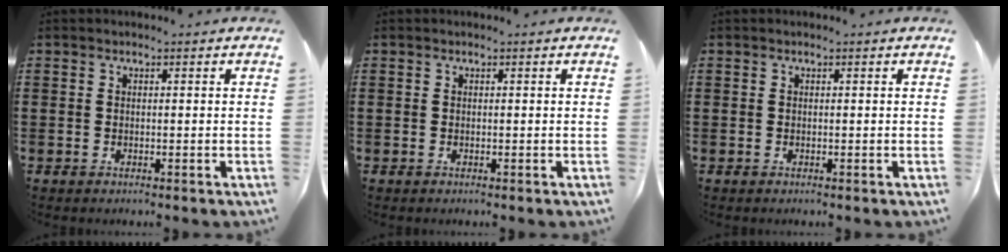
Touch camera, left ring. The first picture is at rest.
{"total": 0.0}
{"total": 0.0}